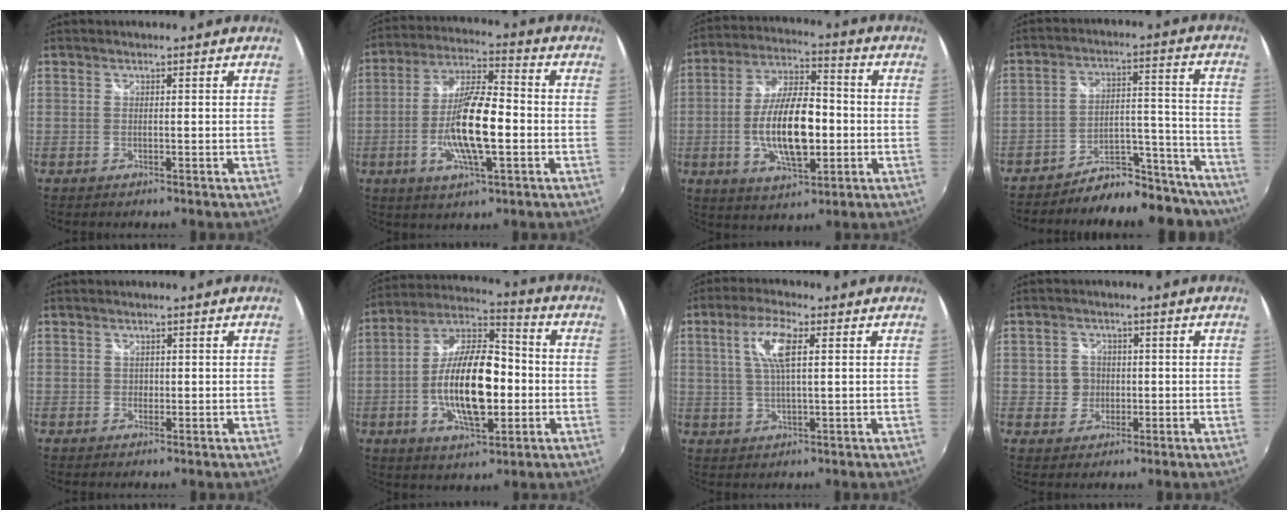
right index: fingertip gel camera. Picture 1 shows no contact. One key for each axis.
{"total": 13.6, "fx": -3.2, "fy": 3.4, "fz": 12.8, "tx": -0.253, "ty": -0.003, "tz": -0.061}
{"total": 15.3, "fx": -2.7, "fy": 6.3, "fz": 13.7, "tx": -0.263, "ty": -0.001, "tz": -0.044}
{"total": 17.6, "fx": -16.3, "fy": 5.5, "fz": 3.9, "tx": -0.037, "ty": 0.058, "tz": -0.210}
{"total": 0.8, "fx": 0.1, "fy": 0.8, "fz": 0.0, "tx": 0.004, "ty": 0.000, "tz": 0.000}
{"total": 17.8, "fx": -3.0, "fy": 7.5, "fz": 15.9, "tx": -0.302, "ty": 0.004, "tz": -0.055}
{"total": 7.3, "fx": 2.1, "fy": 1.7, "fz": 6.8, "tx": -0.131, "ty": 0.007, "tz": 0.041}
{"total": 3.9, "fx": -0.2, "fy": 3.8, "fz": 0.7, "tx": -0.014, "ty": 0.010, "tz": -0.002}